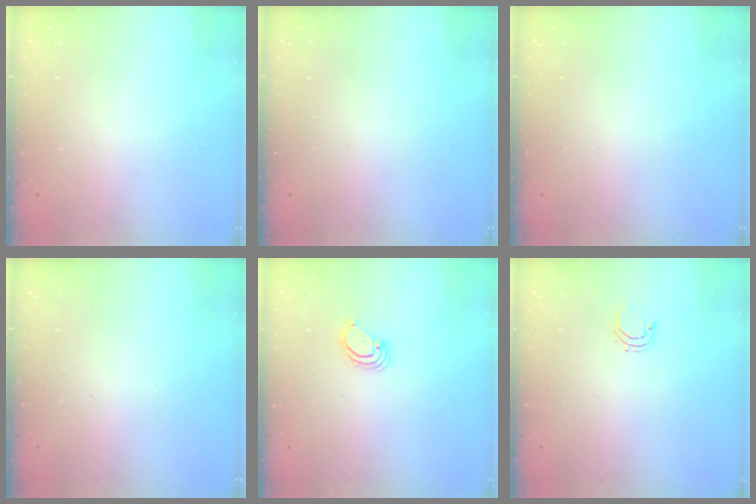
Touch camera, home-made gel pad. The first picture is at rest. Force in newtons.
{"total": 0.0}
{"total": 0.0}
{"total": 0.0}
{"total": 3.7, "press": 3.7, "slide": 0.3}
{"total": 2.8, "press": 2.8, "slide": 0.5}